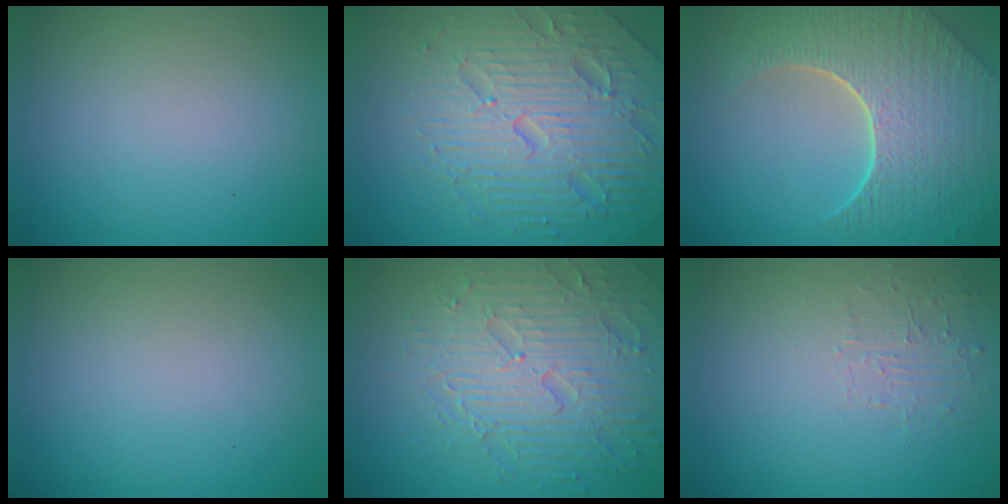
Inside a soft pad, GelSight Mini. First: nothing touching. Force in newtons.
{"total": 7.4, "press": 7.3, "slide": 1.6}
{"total": 8.8, "press": 6.3, "slide": 6.1}
{"total": 0.0}
{"total": 7.0, "press": 5.7, "slide": 4.1}
{"total": 1.5, "press": 0.1, "slide": 1.5}